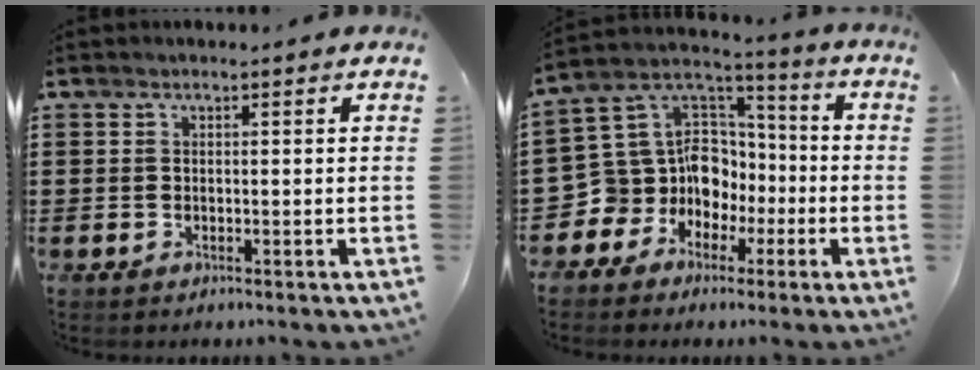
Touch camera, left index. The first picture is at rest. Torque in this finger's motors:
{"motor_torque": [1.12, 0.86, 0.33, 0.04]}